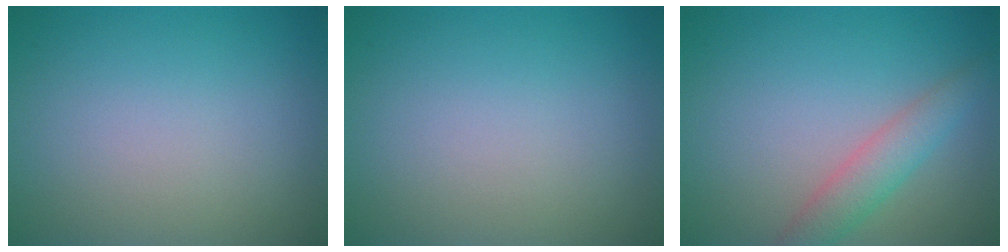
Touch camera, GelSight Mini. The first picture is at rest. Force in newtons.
{"total": 0.0}
{"total": 2.9, "press": 2.9, "slide": 0.1}